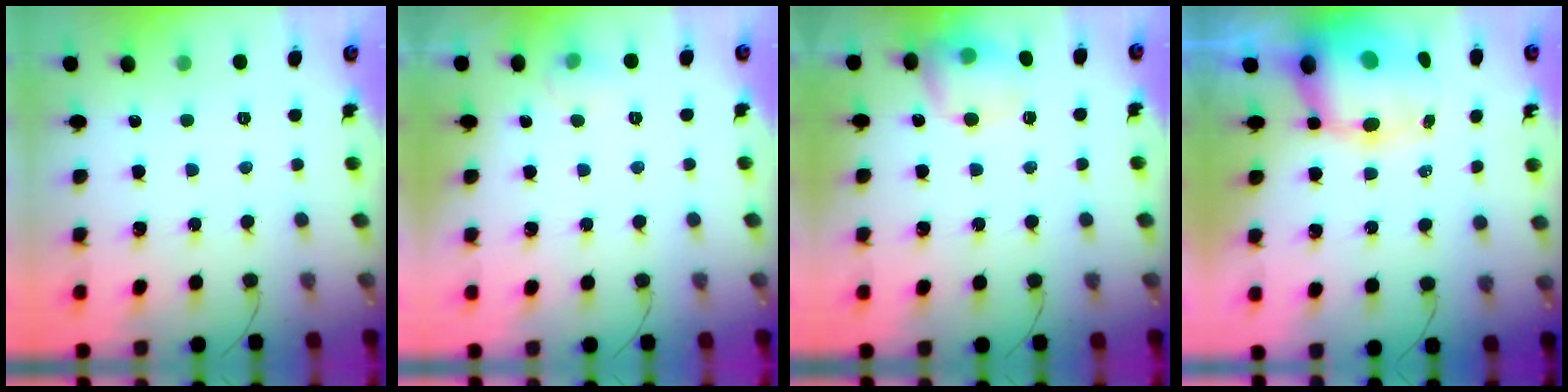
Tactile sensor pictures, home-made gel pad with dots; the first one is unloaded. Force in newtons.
{"total": 7.7, "press": 4.5, "slide": 6.3}
{"total": 12.8, "press": 12.7, "slide": 1.5}
{"total": 11.7, "press": 11.2, "slide": 3.3}